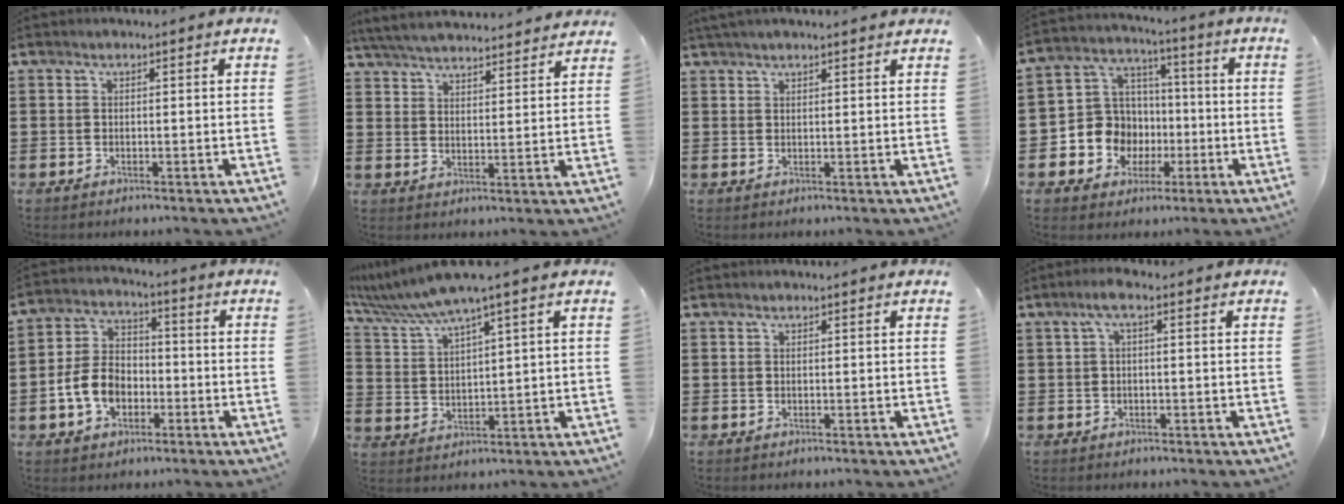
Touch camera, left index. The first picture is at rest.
{"total": 5.4, "force": [5.3, 0.1, 0.9], "torque": [-0.039, -0.025, 0.094]}
{"total": 1.8, "force": [1.7, 0.0, 0.6], "torque": [-0.016, 0.003, 0.032]}
{"total": 9.3, "force": [-2.1, 8.8, 2.1], "torque": [-0.091, 0.010, -0.035]}
{"total": 7.5, "force": [-2.8, 5.4, 4.4], "torque": [-0.115, 0.011, -0.060]}
{"total": 6.1, "force": [4.6, -0.2, 4.0], "torque": [-0.093, -0.021, 0.079]}
{"total": 0.0}
{"total": 2.0, "force": [-0.4, 0.3, 1.9], "torque": [-0.035, 0.005, -0.010]}